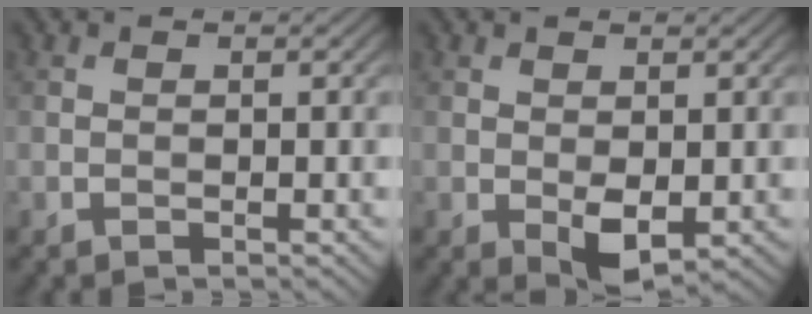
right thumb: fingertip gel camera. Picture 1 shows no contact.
{"total": 3.1, "force": [-0.2, 1.6, 2.6], "torque": [-0.048, -0.006, -0.001]}